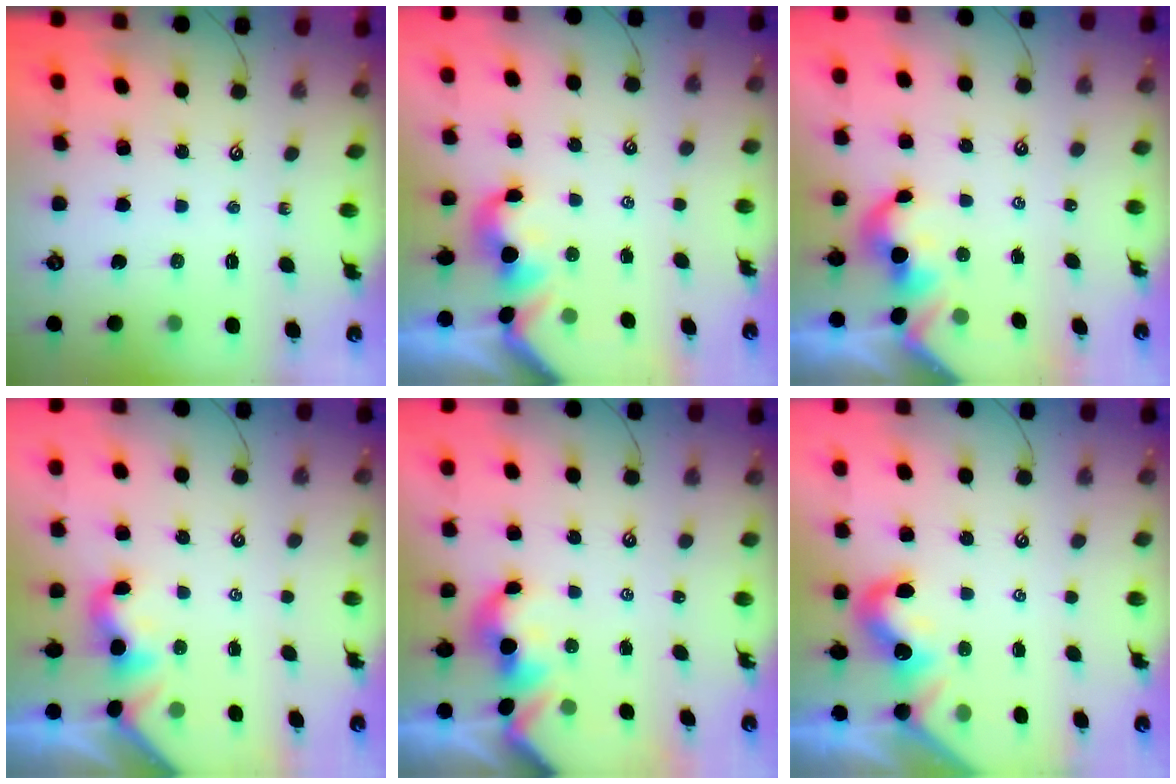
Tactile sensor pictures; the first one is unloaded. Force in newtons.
{"total": 1.1, "press": 1.0, "slide": 0.4}
{"total": 2.3, "press": 2.3, "slide": 0.3}
{"total": 1.7, "press": 1.7, "slide": 0.5}
{"total": 1.6, "press": 1.6, "slide": 0.2}
{"total": 0.7, "press": 0.4, "slide": 0.6}